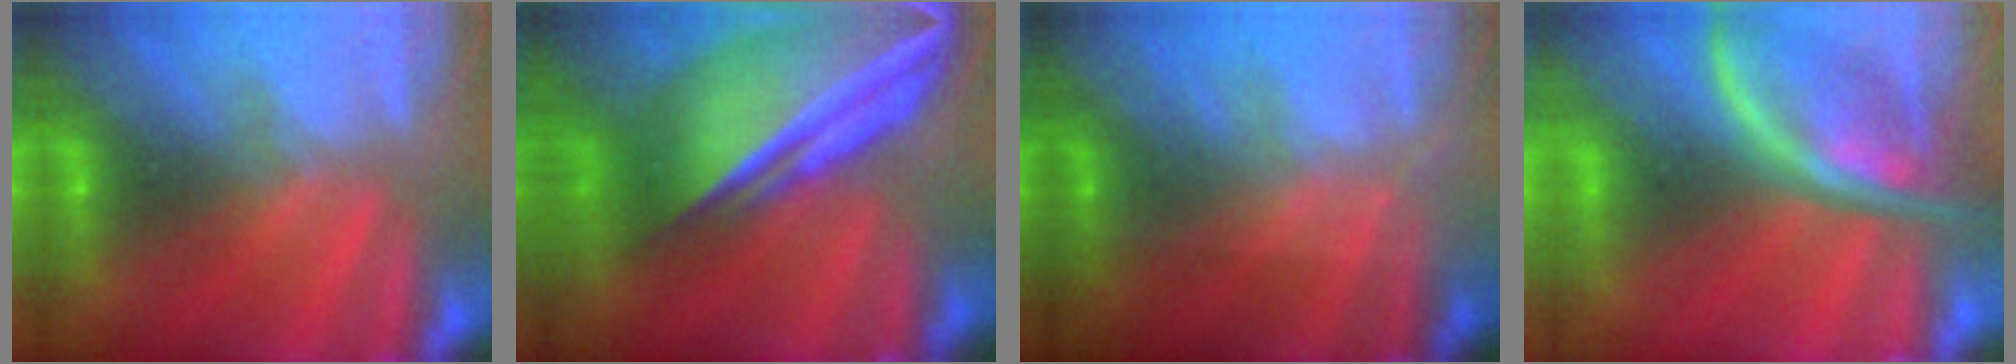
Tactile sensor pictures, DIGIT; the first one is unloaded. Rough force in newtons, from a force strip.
{"total": 7.0}
{"total": 1.7}
{"total": 2.5}